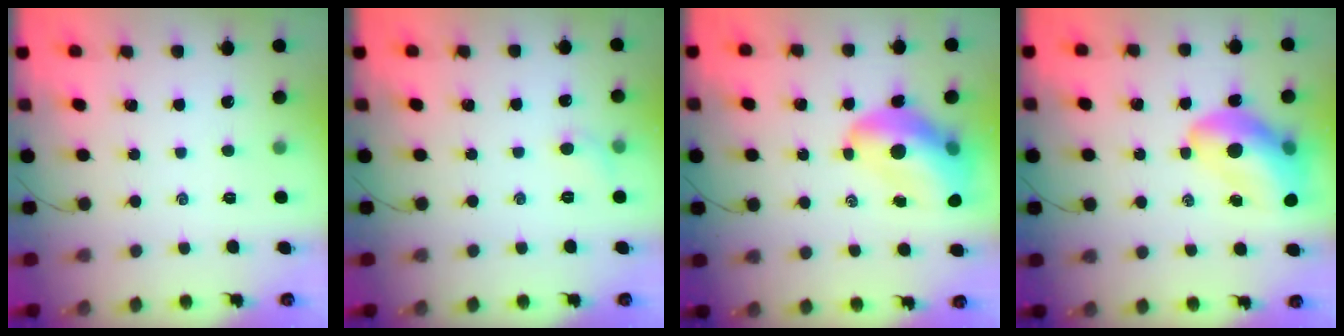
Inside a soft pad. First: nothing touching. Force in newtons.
{"total": 4.0, "press": 3.8, "slide": 1.2}
{"total": 14.8, "press": 14.1, "slide": 4.4}
{"total": 14.5, "press": 13.9, "slide": 4.1}